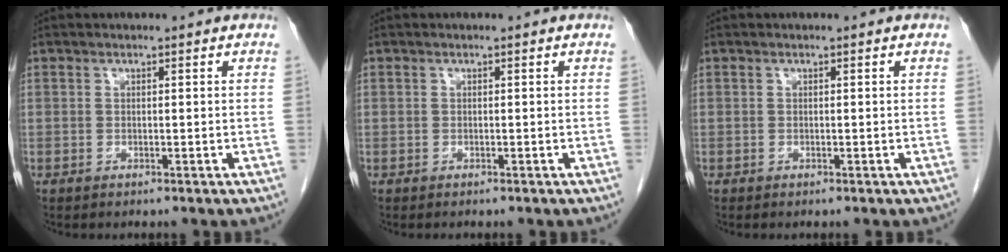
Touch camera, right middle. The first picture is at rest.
{"total": 0.0}
{"total": 0.0}